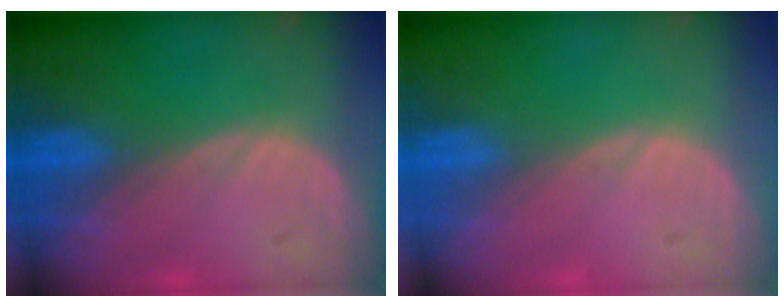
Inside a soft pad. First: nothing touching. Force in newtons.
{"total": 0.5, "press": 0.0, "slide": 0.5}